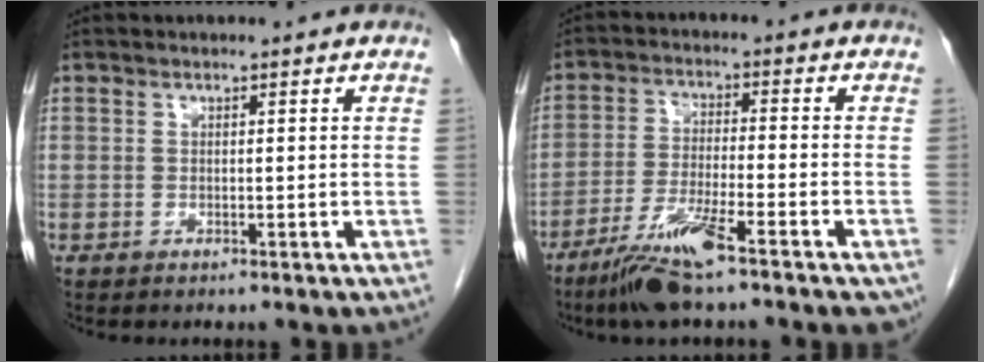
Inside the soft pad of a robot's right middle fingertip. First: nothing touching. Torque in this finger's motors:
{"motor_torque": [1.14, -1.00, 0.22, 0.08]}